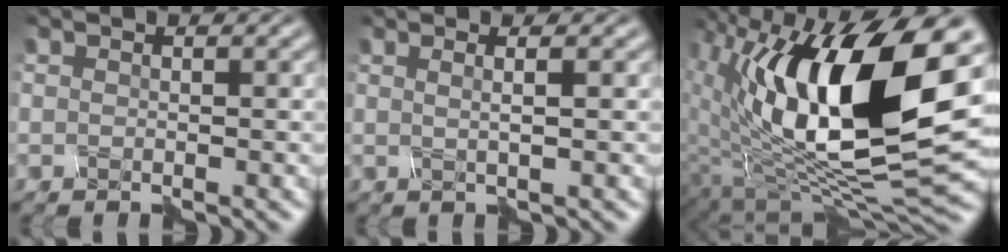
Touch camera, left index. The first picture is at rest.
{"total": 2.2, "force": [0.4, 0.9, 2.0], "torque": [-0.013, 0.012, -0.019]}
{"total": 15.8, "force": [2.2, 7.1, 13.9], "torque": [-0.249, -0.004, 0.037]}